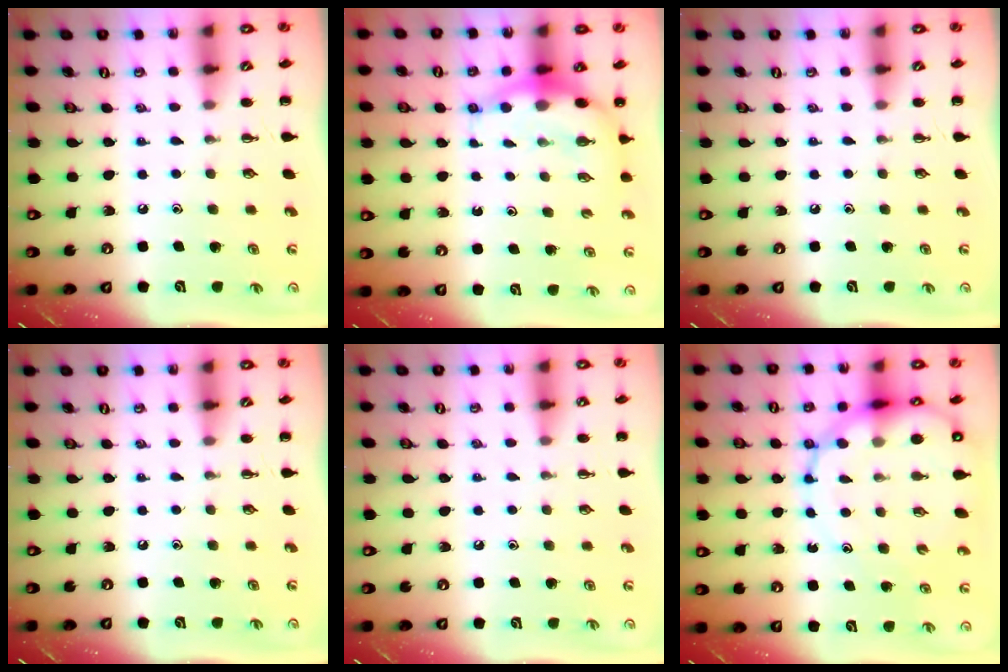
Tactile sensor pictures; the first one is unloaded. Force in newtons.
{"total": 6.6, "press": 6.5, "slide": 1.6}
{"total": 0.0}
{"total": 0.0}
{"total": 3.5, "press": 3.2, "slide": 1.3}
{"total": 17.9, "press": 17.4, "slide": 4.4}